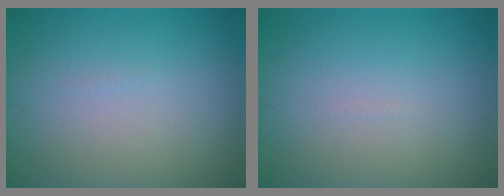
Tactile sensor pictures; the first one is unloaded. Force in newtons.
{"total": 0.0}